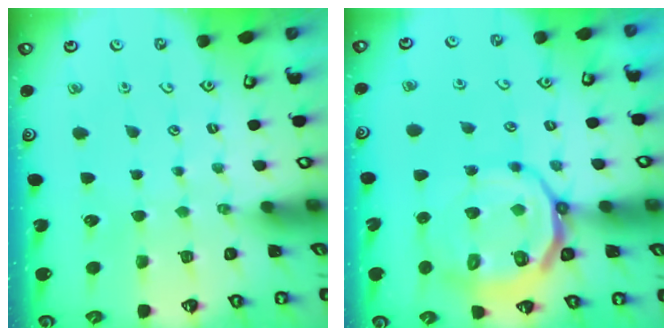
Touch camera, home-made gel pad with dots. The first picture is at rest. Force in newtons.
{"total": 14.3, "press": 13.9, "slide": 3.0}